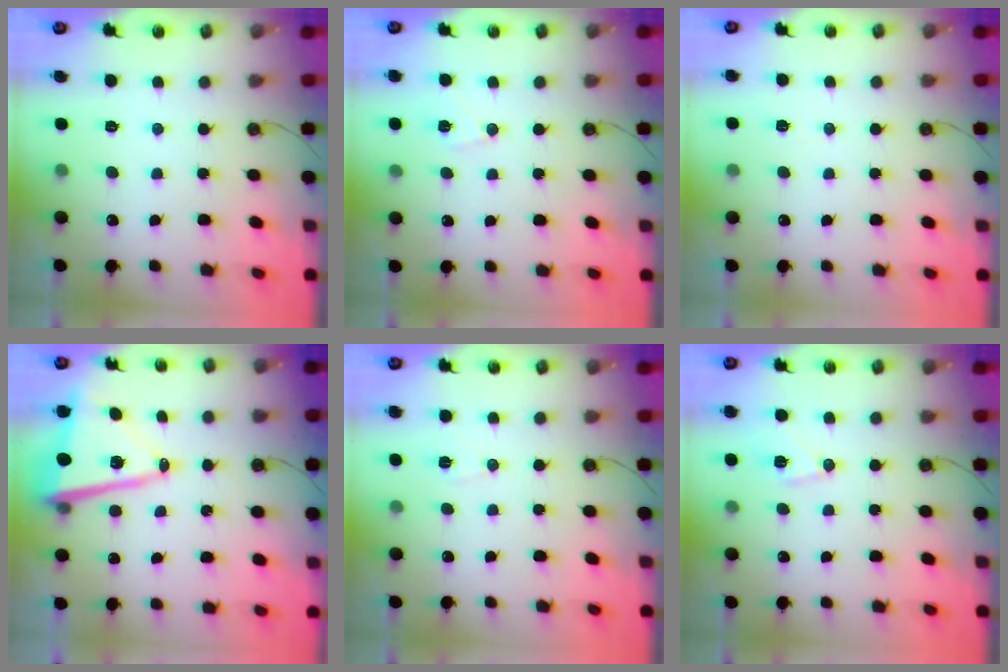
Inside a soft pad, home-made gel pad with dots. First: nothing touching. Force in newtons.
{"total": 6.4, "press": 6.3, "slide": 1.2}
{"total": 2.4, "press": 1.7, "slide": 1.7}
{"total": 13.0, "press": 12.9, "slide": 1.8}
{"total": 5.3, "press": 3.9, "slide": 3.5}
{"total": 8.2, "press": 8.2, "slide": 0.8}